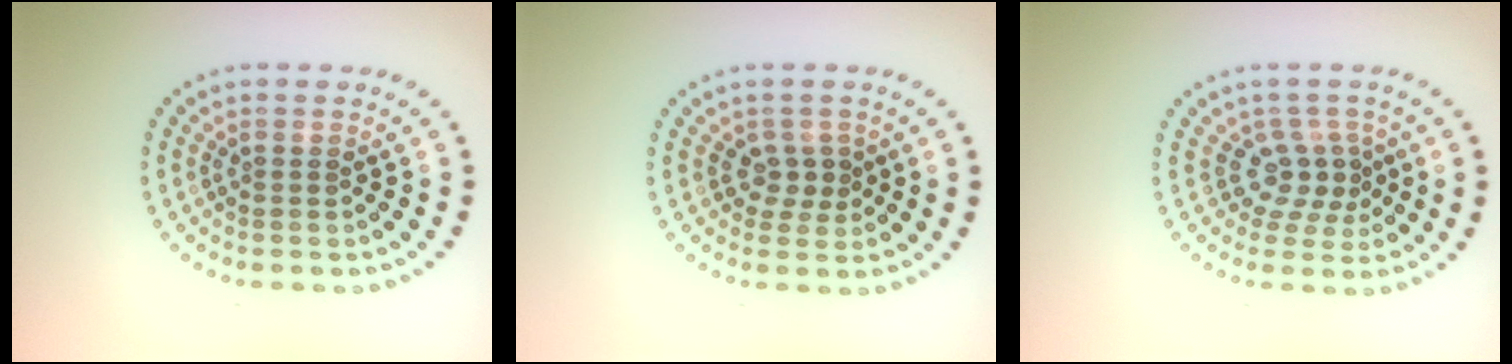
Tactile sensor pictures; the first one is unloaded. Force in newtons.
{"total": 1.8, "press": 1.6, "slide": 0.9}
{"total": 2.8, "press": 2.1, "slide": 1.9}